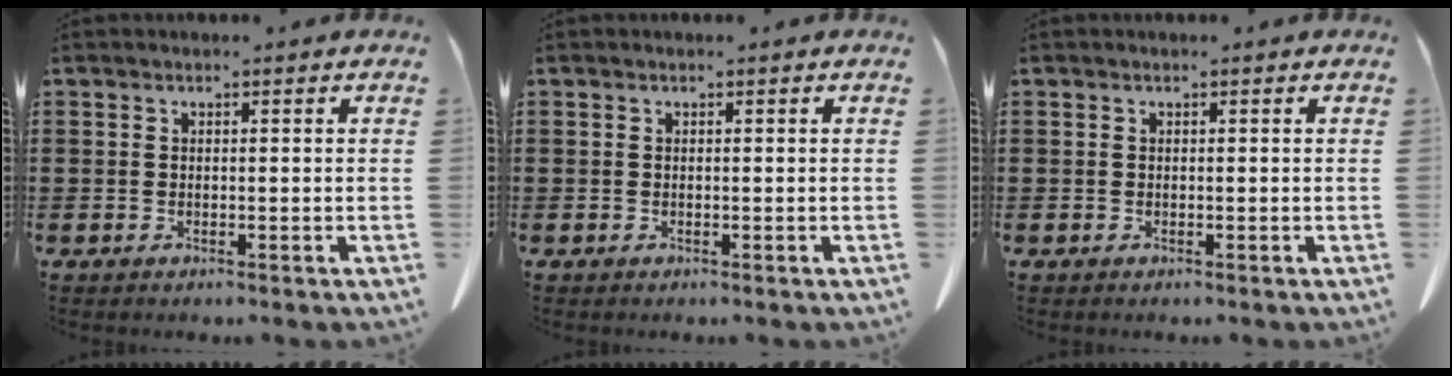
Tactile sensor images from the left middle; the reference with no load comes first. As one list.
[{"total": 0.0}, {"total": 0.0}]